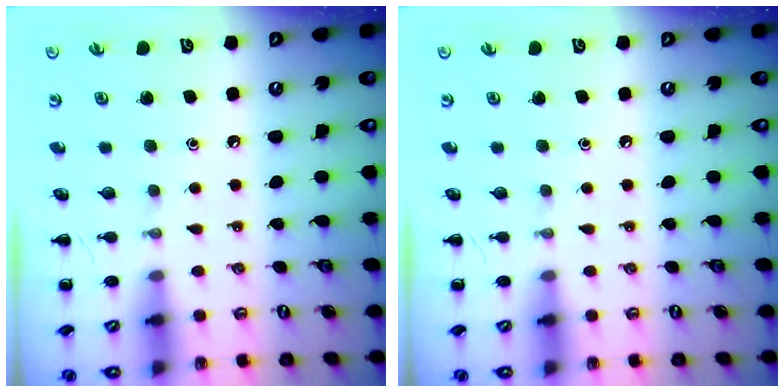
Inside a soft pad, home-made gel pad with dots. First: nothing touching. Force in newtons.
{"total": 0.0}